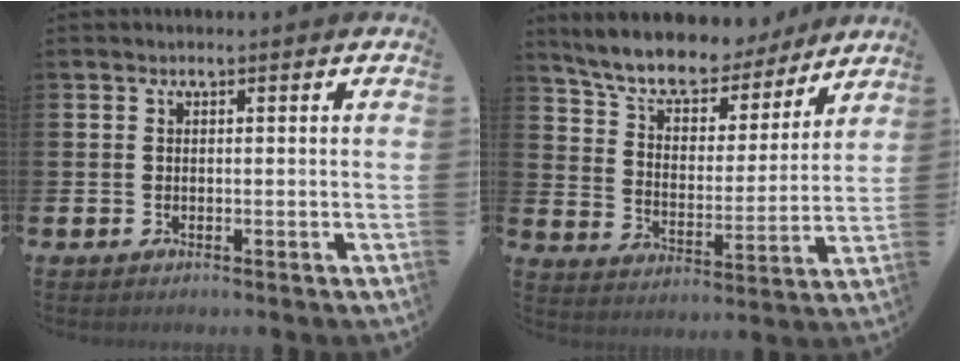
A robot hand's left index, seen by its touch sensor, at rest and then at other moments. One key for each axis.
{"total": 8.6, "fx": 7.9, "fy": 2.6, "fz": 2.1, "tx": -0.078, "ty": -0.055, "tz": 0.138}